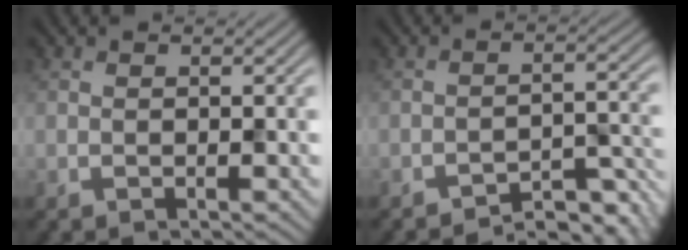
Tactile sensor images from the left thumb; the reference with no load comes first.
{"total": 6.0, "force": [-5.4, 0.8, 2.5], "torque": [-0.032, 0.010, -0.075]}